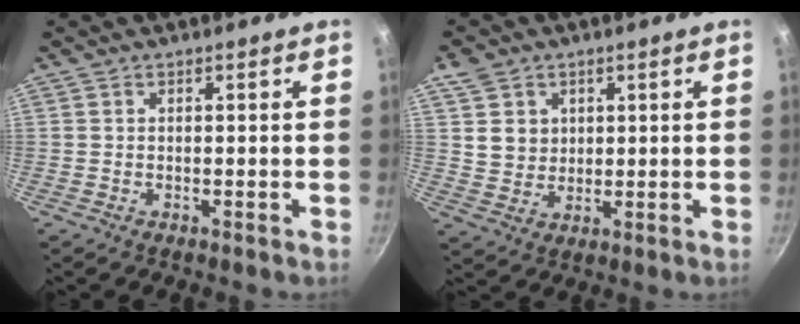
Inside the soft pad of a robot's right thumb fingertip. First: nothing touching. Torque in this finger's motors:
{"motor_torque": [-1.00, 1.14, 0.31, -0.16, 0.06]}